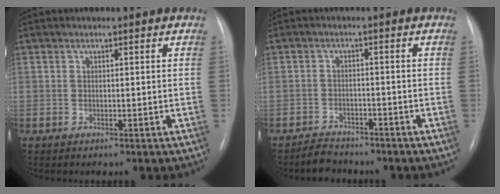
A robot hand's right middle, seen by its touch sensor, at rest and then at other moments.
{"total": 3.4, "force": [-3.1, 1.3, 0.1], "torque": [-0.011, -0.003, -0.053]}